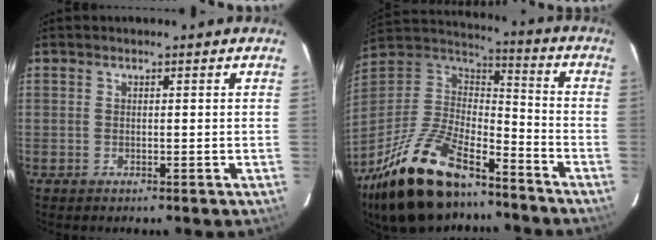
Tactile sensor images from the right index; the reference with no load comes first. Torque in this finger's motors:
{"motor_torque": [0.73, -0.88, 0.93, 0.21]}